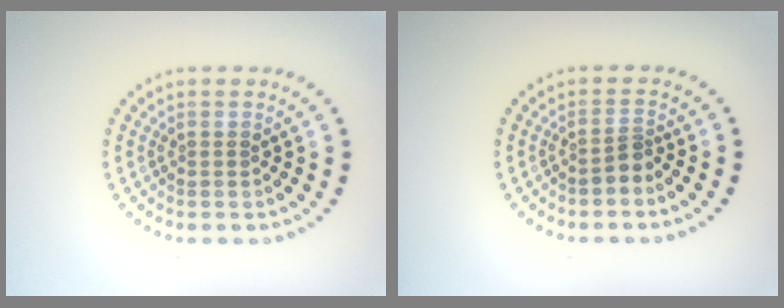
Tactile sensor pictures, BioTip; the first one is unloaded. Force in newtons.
{"total": 1.7, "press": 1.2, "slide": 1.1}